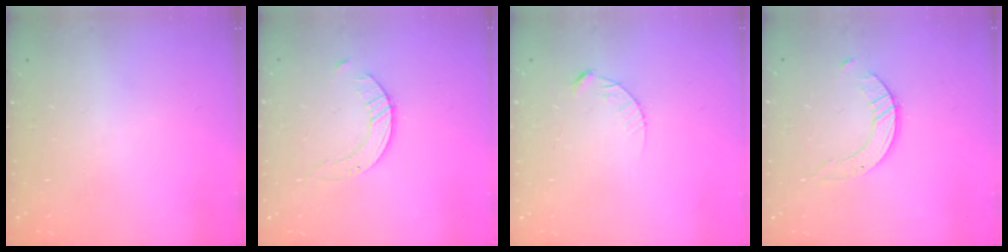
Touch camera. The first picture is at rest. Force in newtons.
{"total": 2.6, "press": 2.6, "slide": 0.3}
{"total": 3.7, "press": 3.7, "slide": 0.4}
{"total": 2.4, "press": 2.4, "slide": 0.3}